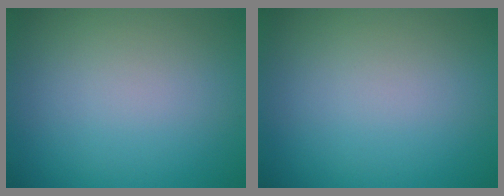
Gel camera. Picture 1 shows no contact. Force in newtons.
{"total": 0.0}